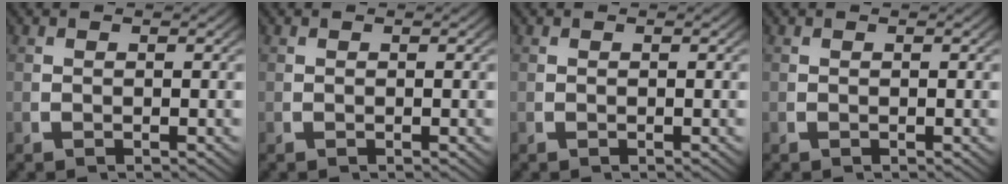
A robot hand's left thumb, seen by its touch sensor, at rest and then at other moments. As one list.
[{"total": 0.0}, {"total": 0.0}, {"total": 0.0}]